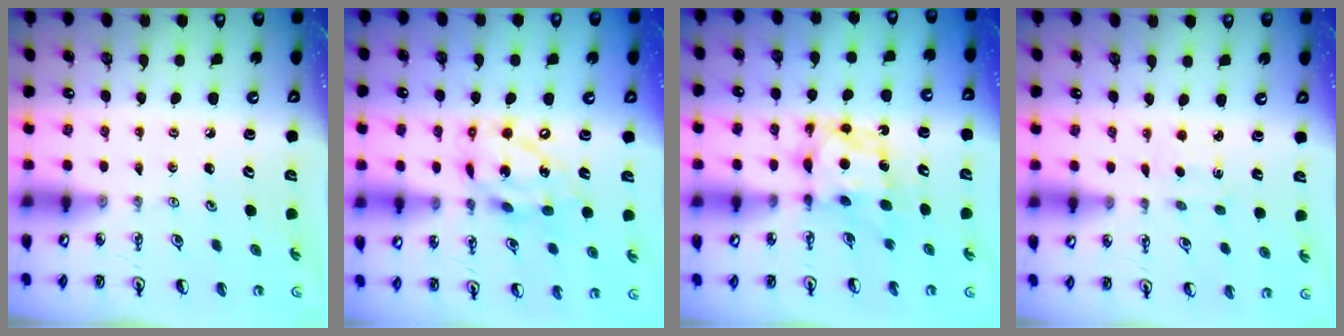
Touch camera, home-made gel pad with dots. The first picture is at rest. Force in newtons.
{"total": 14.1, "press": 14.0, "slide": 1.7}
{"total": 7.0, "press": 7.0, "slide": 0.4}
{"total": 1.3, "press": 1.2, "slide": 0.3}